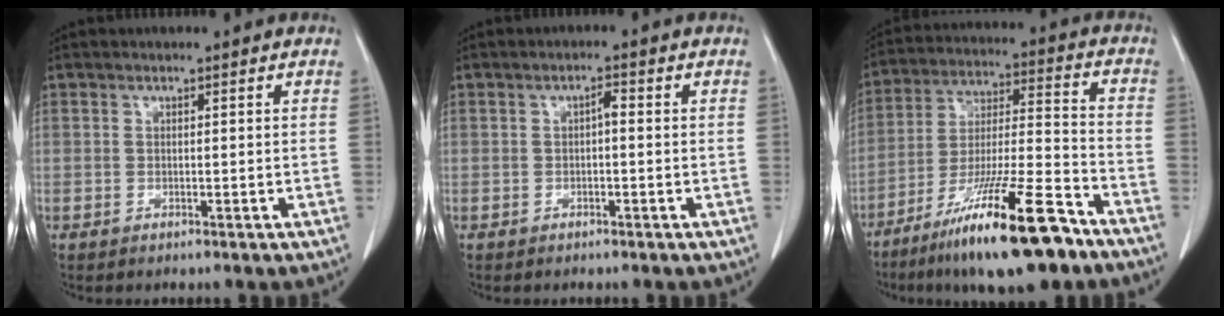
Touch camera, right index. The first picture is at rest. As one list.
[{"total": 1.4, "force": [0.0, 0.5, 1.4], "torque": [-0.022, 0.005, -0.001]}, {"total": 19.9, "force": [-13.1, 2.2, 14.7], "torque": [-0.240, -0.023, -0.229]}]